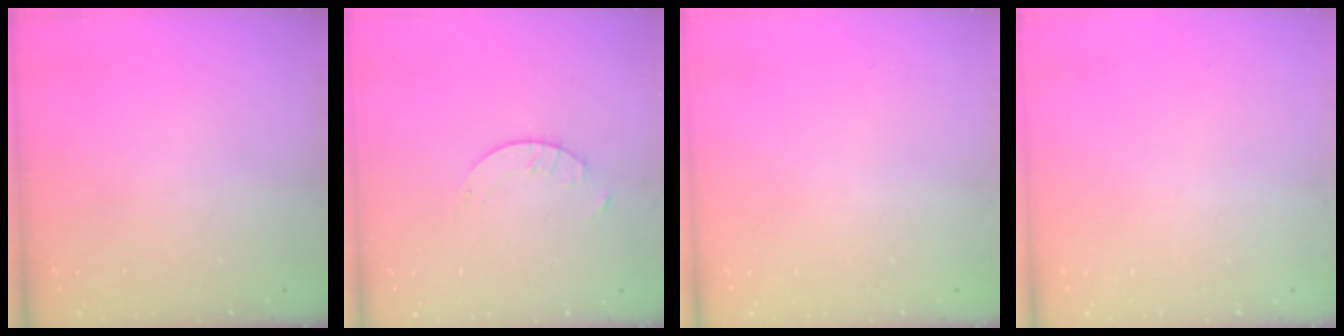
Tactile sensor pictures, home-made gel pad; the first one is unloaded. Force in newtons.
{"total": 1.6, "press": 1.6, "slide": 0.2}
{"total": 0.0}
{"total": 0.0}